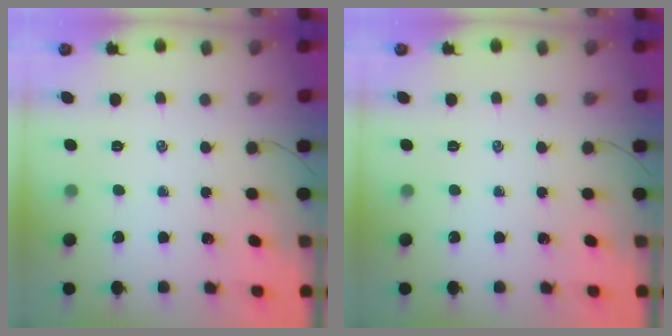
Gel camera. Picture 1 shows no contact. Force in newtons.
{"total": 0.0}